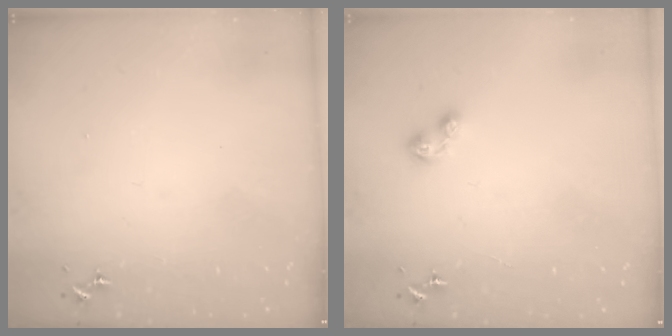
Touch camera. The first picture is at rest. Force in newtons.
{"total": 5.7, "press": 5.7, "slide": 0.6}